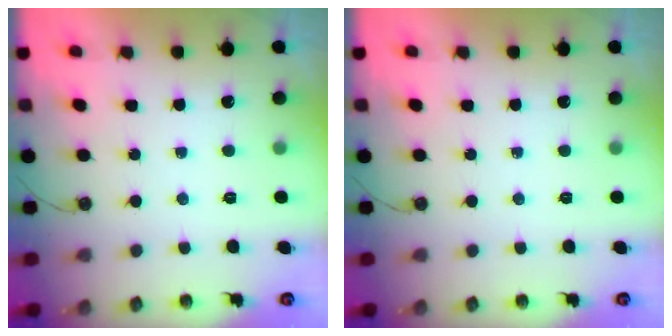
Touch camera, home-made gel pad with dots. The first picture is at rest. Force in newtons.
{"total": 0.0}